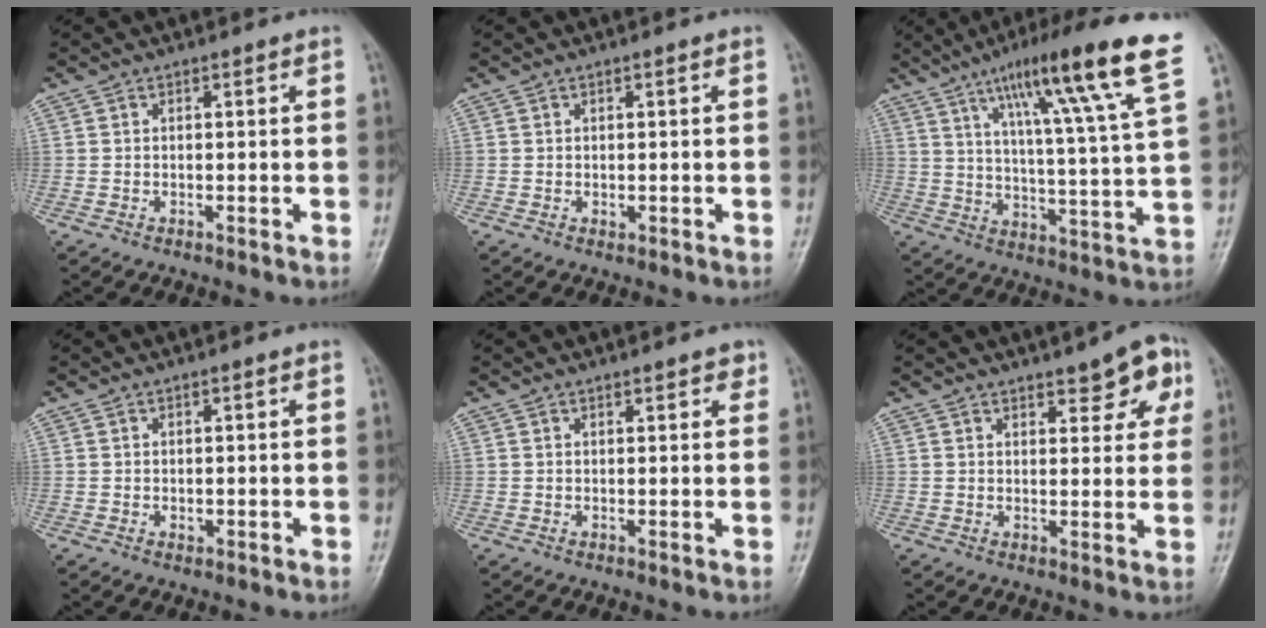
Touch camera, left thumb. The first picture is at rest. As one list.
[{"total": 0.7, "force": [0.0, 0.5, 0.5], "torque": [-0.006, -0.001, 0.002]}, {"total": 19.3, "force": [11.1, 1.2, 15.7], "torque": [-0.231, -0.040, 0.163]}, {"total": 0.8, "force": [-0.1, 0.6, 0.6], "torque": [-0.005, 0.000, 0.001]}, {"total": 2.2, "force": [1.5, 1.0, 1.2], "torque": [-0.002, -0.005, 0.016]}, {"total": 7.4, "force": [4.0, 3.2, 5.3], "torque": [-0.034, -0.015, 0.046]}]